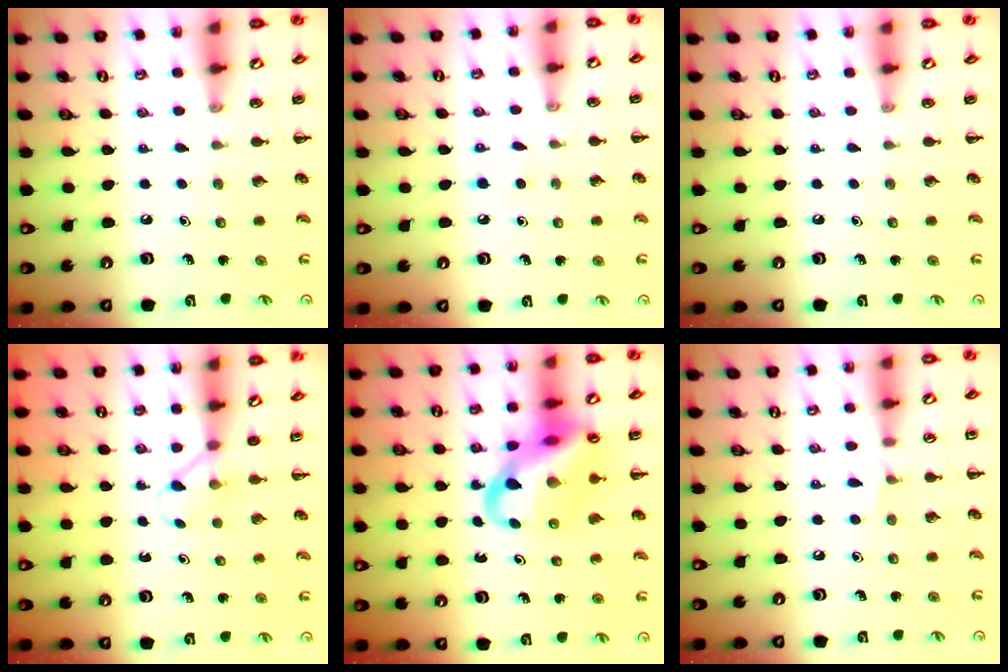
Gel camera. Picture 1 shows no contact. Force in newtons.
{"total": 2.2, "press": 2.0, "slide": 0.8}
{"total": 0.0}
{"total": 2.8, "press": 2.6, "slide": 1.0}
{"total": 15.3, "press": 15.0, "slide": 3.0}
{"total": 3.7, "press": 3.5, "slide": 1.3}